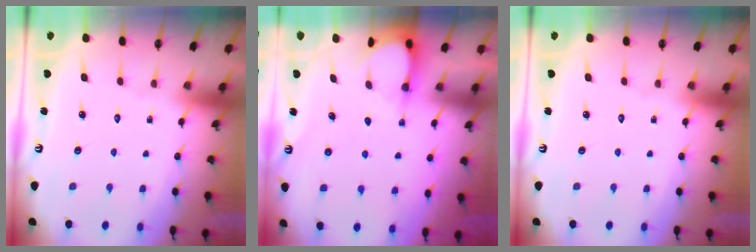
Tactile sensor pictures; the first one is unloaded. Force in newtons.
{"total": 4.2, "press": 4.2, "slide": 0.4}
{"total": 0.0}